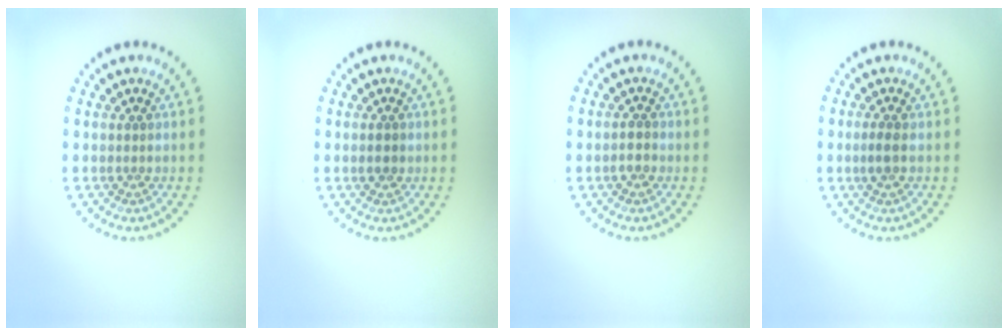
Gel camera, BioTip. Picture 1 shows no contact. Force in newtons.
{"total": 1.0, "press": 1.0, "slide": 0.1}
{"total": 1.1, "press": 1.1, "slide": 0.4}
{"total": 1.4, "press": 1.3, "slide": 0.5}